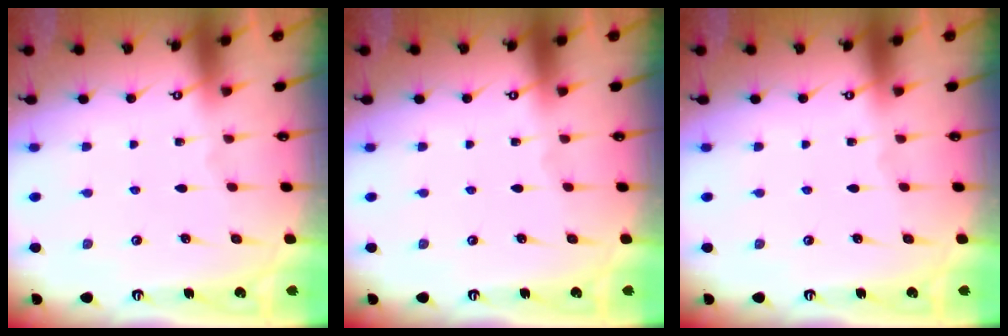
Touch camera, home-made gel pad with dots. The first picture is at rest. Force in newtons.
{"total": 0.0}
{"total": 0.0}